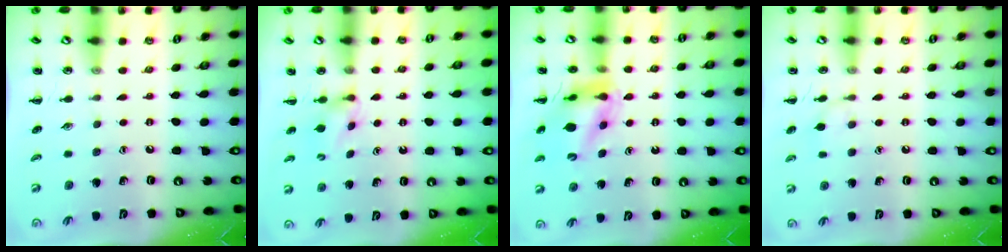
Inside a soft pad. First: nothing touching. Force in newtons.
{"total": 2.8, "press": 2.5, "slide": 1.3}
{"total": 11.9, "press": 11.5, "slide": 3.3}
{"total": 7.1, "press": 6.7, "slide": 2.2}